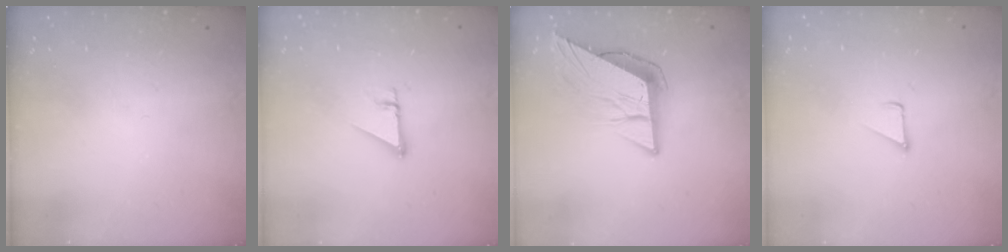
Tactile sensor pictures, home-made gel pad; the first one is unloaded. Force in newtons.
{"total": 2.7, "press": 2.7, "slide": 0.1}
{"total": 9.9, "press": 9.9, "slide": 0.8}
{"total": 2.8, "press": 2.8, "slide": 0.2}